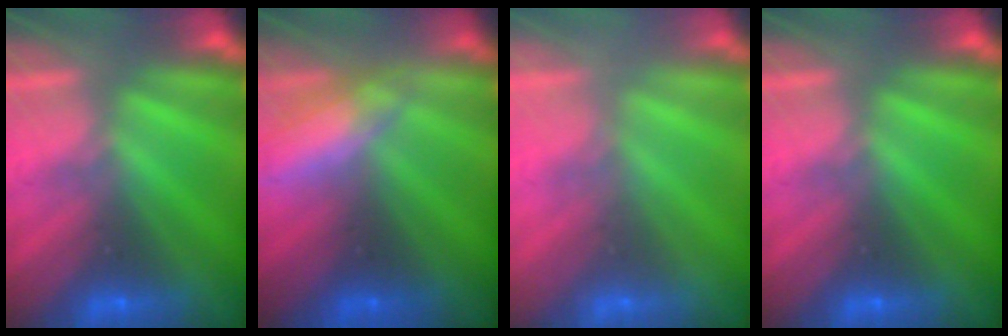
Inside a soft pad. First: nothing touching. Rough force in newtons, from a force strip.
{"total": 3.0}
{"total": 2.1}
{"total": 0.0}